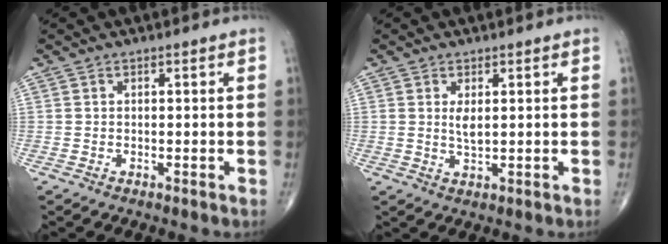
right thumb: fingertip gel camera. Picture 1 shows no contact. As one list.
[{"total": 2.5, "force": [0.7, 0.9, 2.2], "torque": [-0.041, -0.009, 0.016]}]